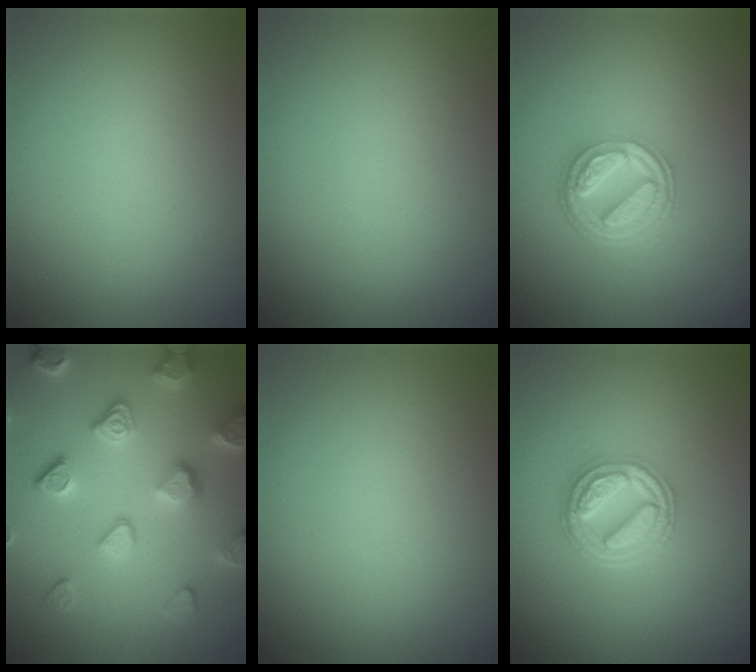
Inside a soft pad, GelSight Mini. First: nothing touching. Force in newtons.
{"total": 0.0}
{"total": 5.2, "press": 3.9, "slide": 3.5}
{"total": 4.4, "press": 4.4, "slide": 0.4}
{"total": 0.0}
{"total": 4.6, "press": 3.7, "slide": 2.7}